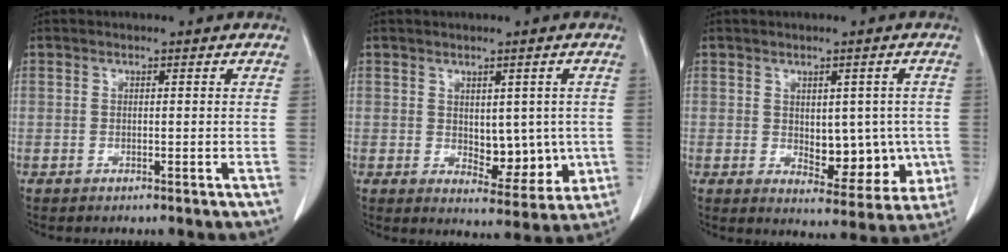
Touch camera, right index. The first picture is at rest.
{"total": 7.2, "force": [-0.1, 4.1, 5.9], "torque": [-0.063, -0.004, 0.016]}
{"total": 9.1, "force": [-0.6, 5.2, 7.4], "torque": [-0.078, 0.005, 0.011]}